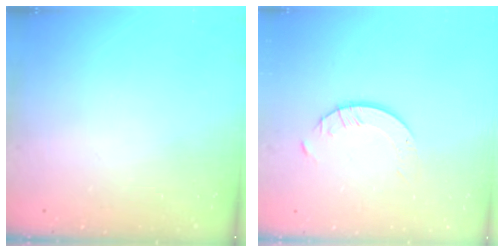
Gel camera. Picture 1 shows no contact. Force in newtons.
{"total": 3.3, "press": 3.3, "slide": 0.3}